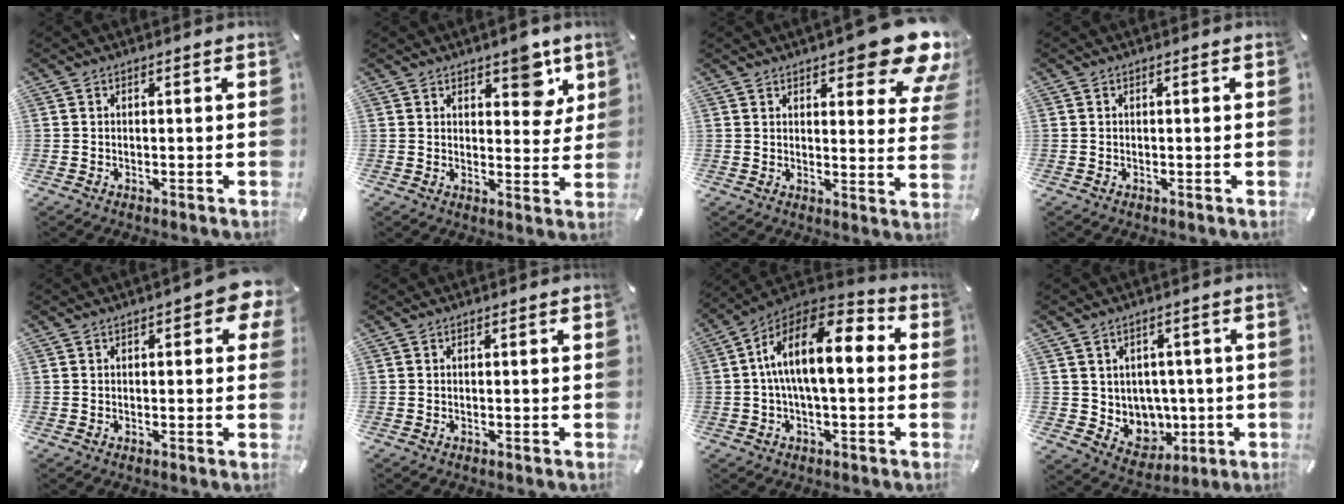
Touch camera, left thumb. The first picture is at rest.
{"total": 7.8, "force": [5.1, 4.3, 4.2], "torque": [-0.024, -0.033, 0.080]}
{"total": 14.1, "force": [9.5, 4.9, 9.2], "torque": [-0.115, -0.069, 0.161]}
{"total": 0.0}
{"total": 5.3, "force": [1.4, 2.4, 4.4], "torque": [-0.055, -0.001, 0.019]}
{"total": 0.0}
{"total": 15.4, "force": [1.6, 6.9, 13.7], "torque": [-0.253, -0.008, 0.026]}
{"total": 7.3, "force": [2.6, 6.8, 0.5], "torque": [-0.019, -0.032, 0.062]}